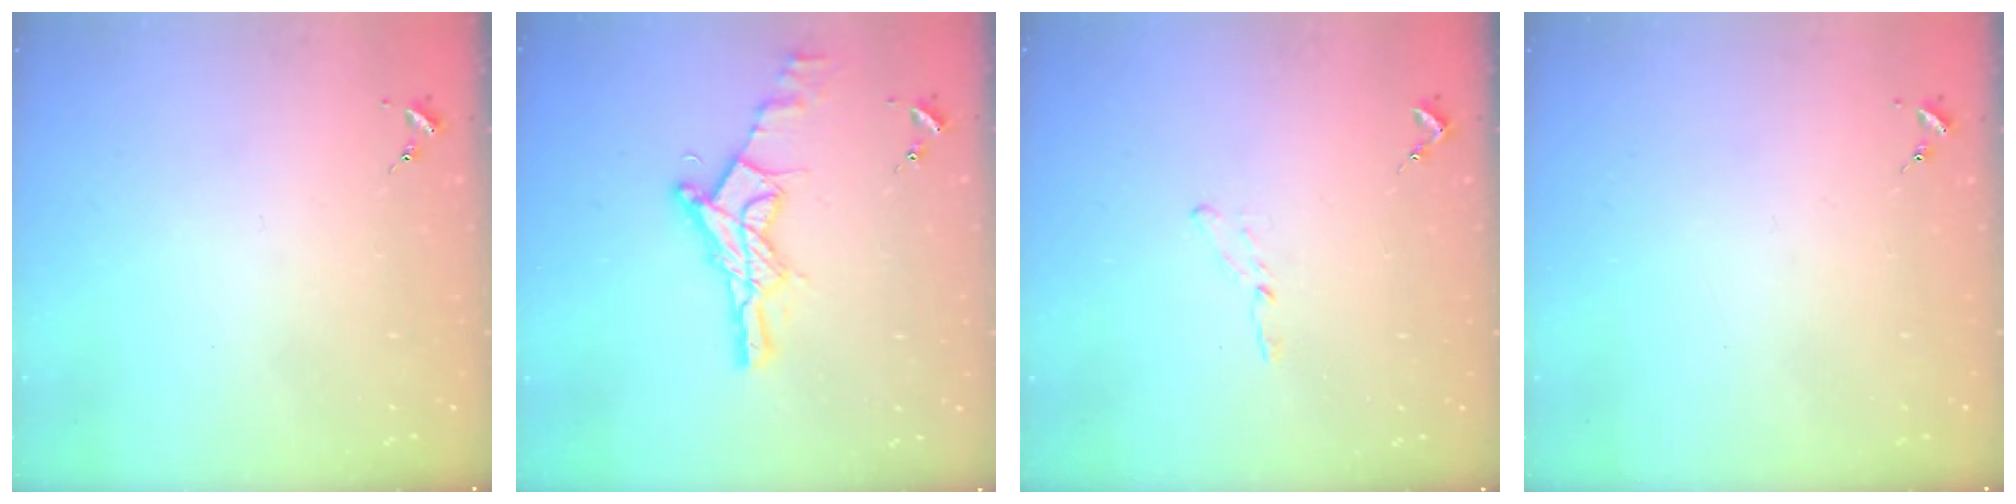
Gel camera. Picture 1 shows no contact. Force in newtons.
{"total": 15.5, "press": 15.5, "slide": 1.2}
{"total": 3.4, "press": 3.4, "slide": 0.3}
{"total": 0.0}